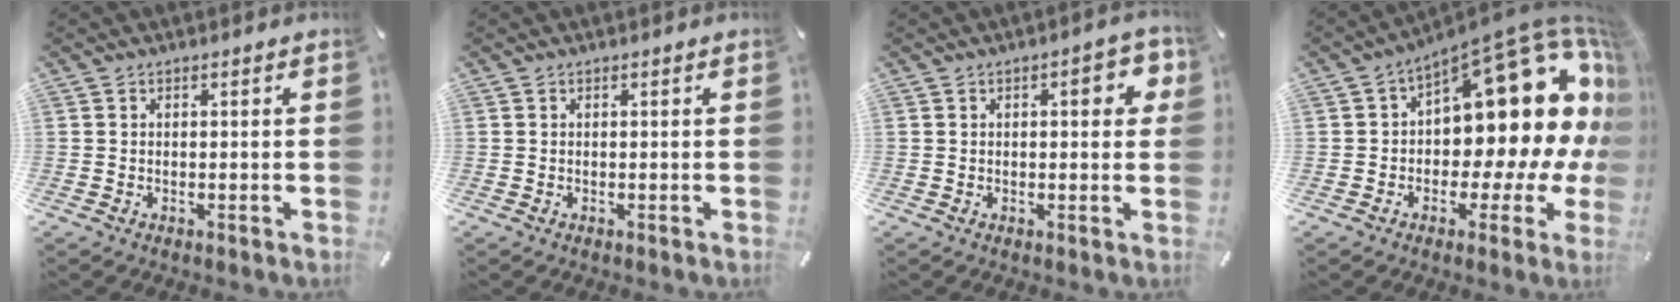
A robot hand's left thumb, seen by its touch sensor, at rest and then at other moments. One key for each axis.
{"total": 0.0}
{"total": 6.1, "fx": 1.5, "fy": 2.6, "fz": 5.4, "tx": -0.063, "ty": -0.001, "tz": 0.016}
{"total": 20.6, "fx": 6.4, "fy": 10.4, "fz": 16.5, "tx": -0.200, "ty": -0.082, "tz": 0.114}